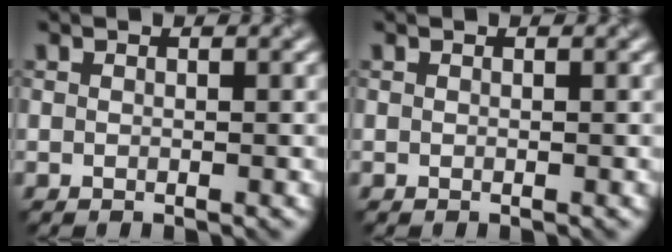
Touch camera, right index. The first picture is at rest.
{"total": 0.0}